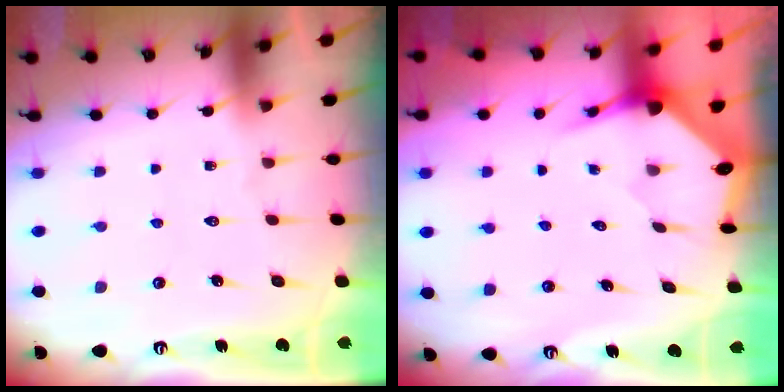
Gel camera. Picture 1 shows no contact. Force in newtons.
{"total": 3.4, "press": 3.4, "slide": 0.4}